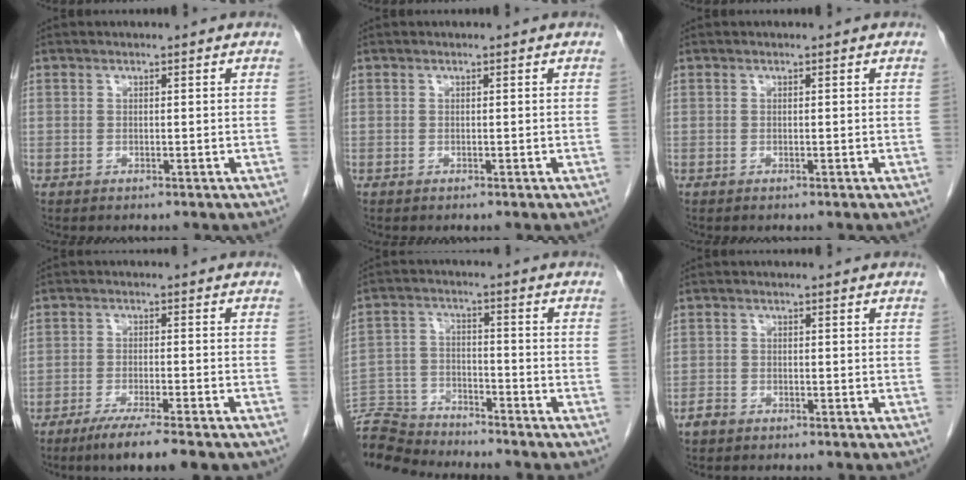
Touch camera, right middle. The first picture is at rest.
{"total": 0.0}
{"total": 0.0}
{"total": 9.2, "force": [-7.0, 0.4, 5.9], "torque": [-0.085, -0.020, -0.105]}
{"total": 10.2, "force": [-10.1, 0.8, 1.3], "torque": [-0.028, 0.000, -0.188]}
{"total": 1.3, "force": [-1.0, 0.8, 0.4], "torque": [-0.013, 0.003, -0.017]}